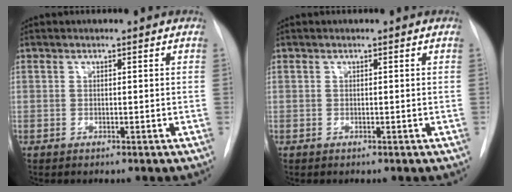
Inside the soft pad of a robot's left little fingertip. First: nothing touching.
{"total": 0.0}